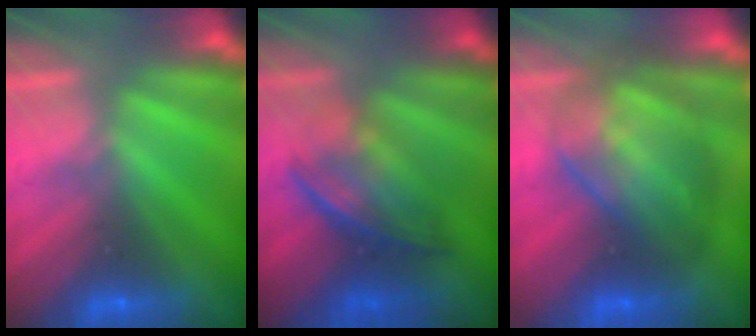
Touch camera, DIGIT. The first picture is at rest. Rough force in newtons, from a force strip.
{"total": 6.5}
{"total": 7.0}